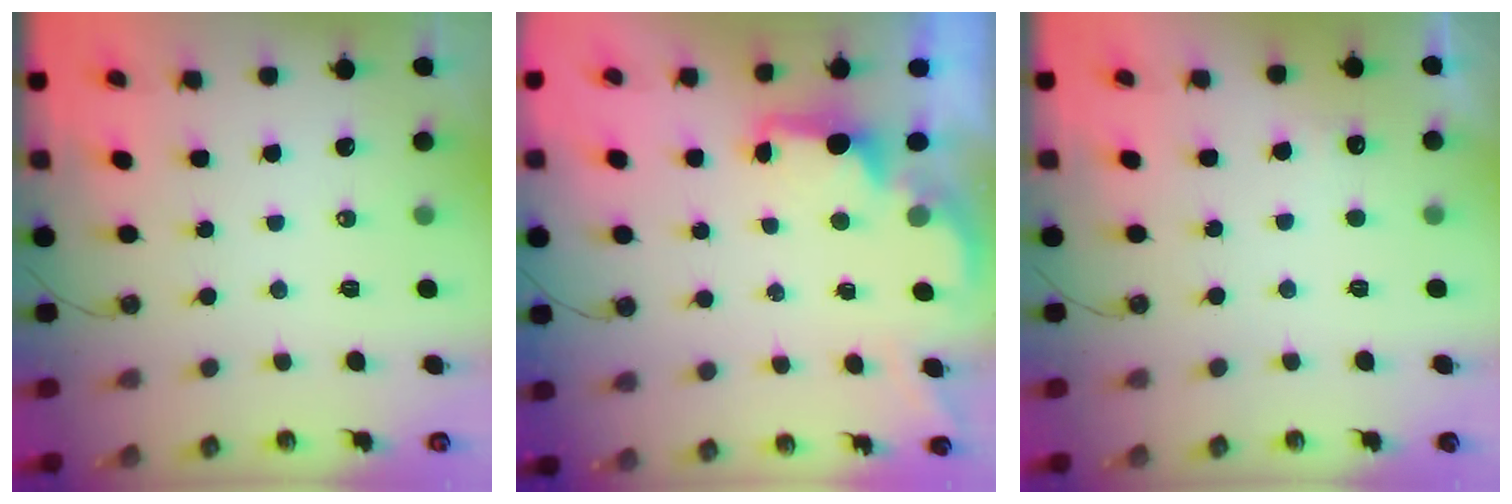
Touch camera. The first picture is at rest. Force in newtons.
{"total": 2.0, "press": 1.9, "slide": 0.8}
{"total": 4.0, "press": 3.8, "slide": 1.2}